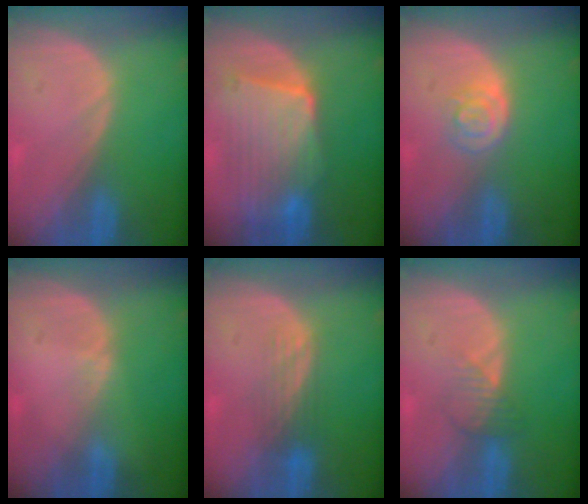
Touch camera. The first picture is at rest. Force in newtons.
{"total": 9.6, "press": 8.7, "slide": 4.1}
{"total": 3.3, "press": 3.2, "slide": 0.6}
{"total": 0.5, "press": 0.5, "slide": 0.2}
{"total": 3.7, "press": 3.1, "slide": 2.0}
{"total": 2.7, "press": 2.7, "slide": 0.3}